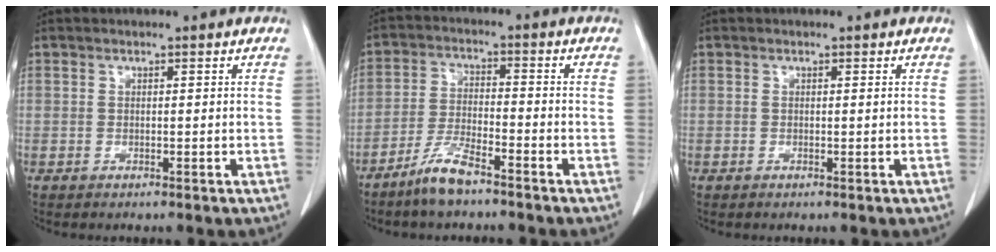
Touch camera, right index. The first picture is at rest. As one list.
[{"total": 6.2, "force": [-4.8, 0.8, 3.8], "torque": [-0.081, -0.008, -0.094]}, {"total": 0.0}]